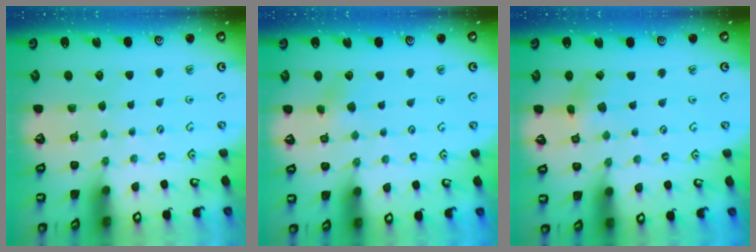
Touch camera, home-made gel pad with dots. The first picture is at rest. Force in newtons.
{"total": 3.3, "press": 3.3, "slide": 0.4}
{"total": 2.5, "press": 2.5, "slide": 0.3}